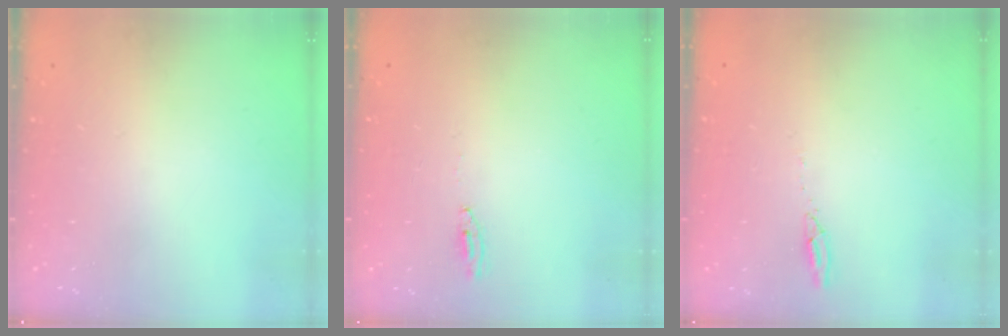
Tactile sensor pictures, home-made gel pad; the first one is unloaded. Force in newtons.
{"total": 2.0, "press": 2.0, "slide": 0.2}
{"total": 2.7, "press": 2.7, "slide": 0.2}